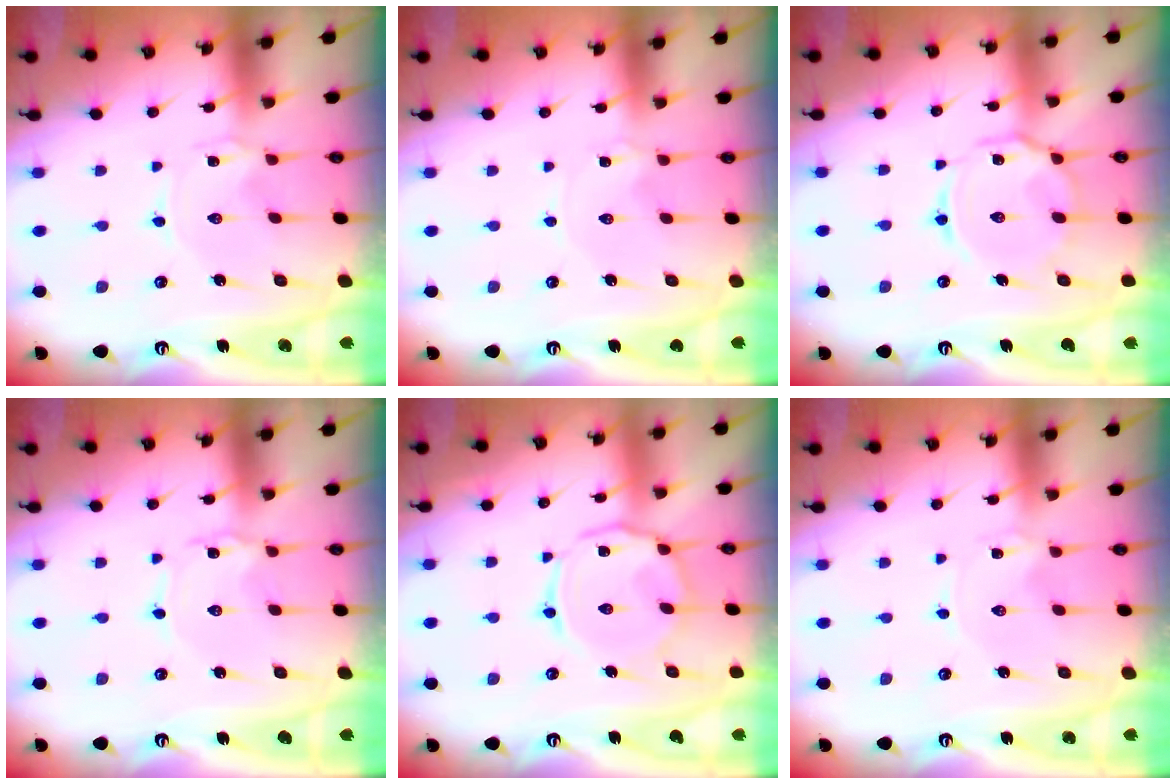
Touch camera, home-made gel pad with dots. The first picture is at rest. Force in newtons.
{"total": 2.0, "press": 2.0, "slide": 0.3}
{"total": 11.4, "press": 11.4, "slide": 1.0}
{"total": 0.9, "press": 0.9, "slide": 0.1}
{"total": 9.8, "press": 9.8, "slide": 0.9}
{"total": 0.0}